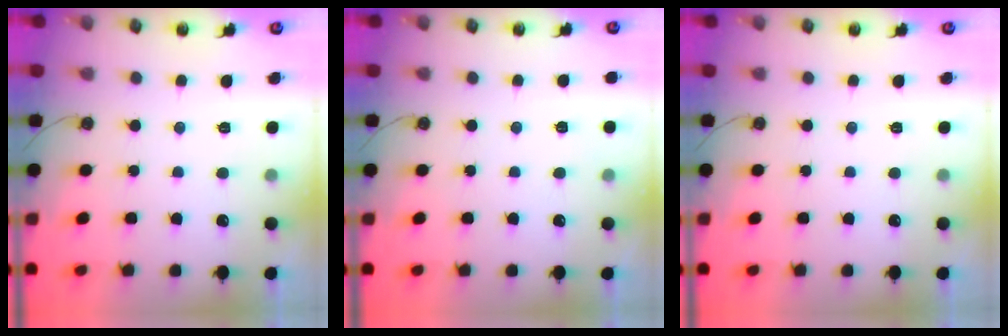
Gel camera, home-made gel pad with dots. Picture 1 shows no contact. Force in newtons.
{"total": 1.7, "press": 1.7, "slide": 0.4}
{"total": 0.0}